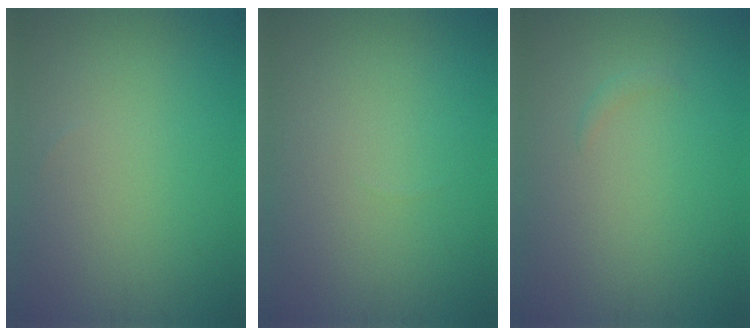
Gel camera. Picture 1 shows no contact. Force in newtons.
{"total": 0.0}
{"total": 0.6, "press": 0.6, "slide": 0.1}